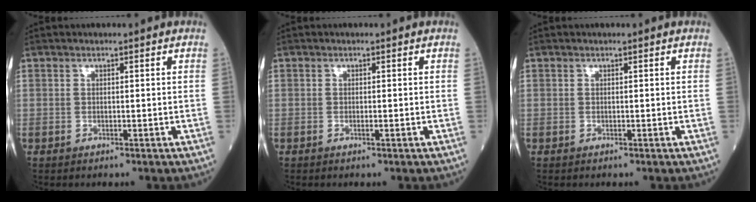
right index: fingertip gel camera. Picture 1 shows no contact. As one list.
[{"total": 0.6, "force": [-0.2, 0.0, 0.5], "torque": [-0.012, -0.001, -0.003]}, {"total": 0.0}]